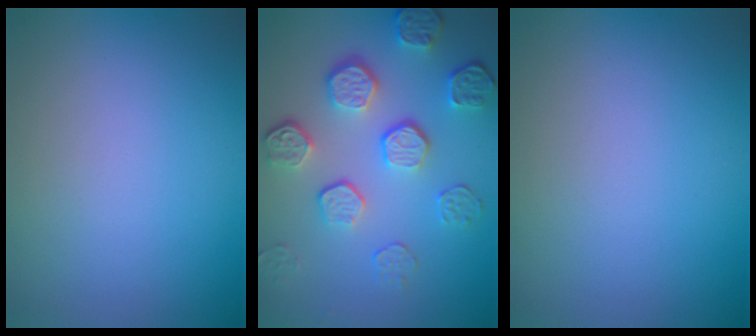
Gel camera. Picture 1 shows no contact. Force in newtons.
{"total": 5.6, "press": 4.0, "slide": 3.9}
{"total": 0.0}